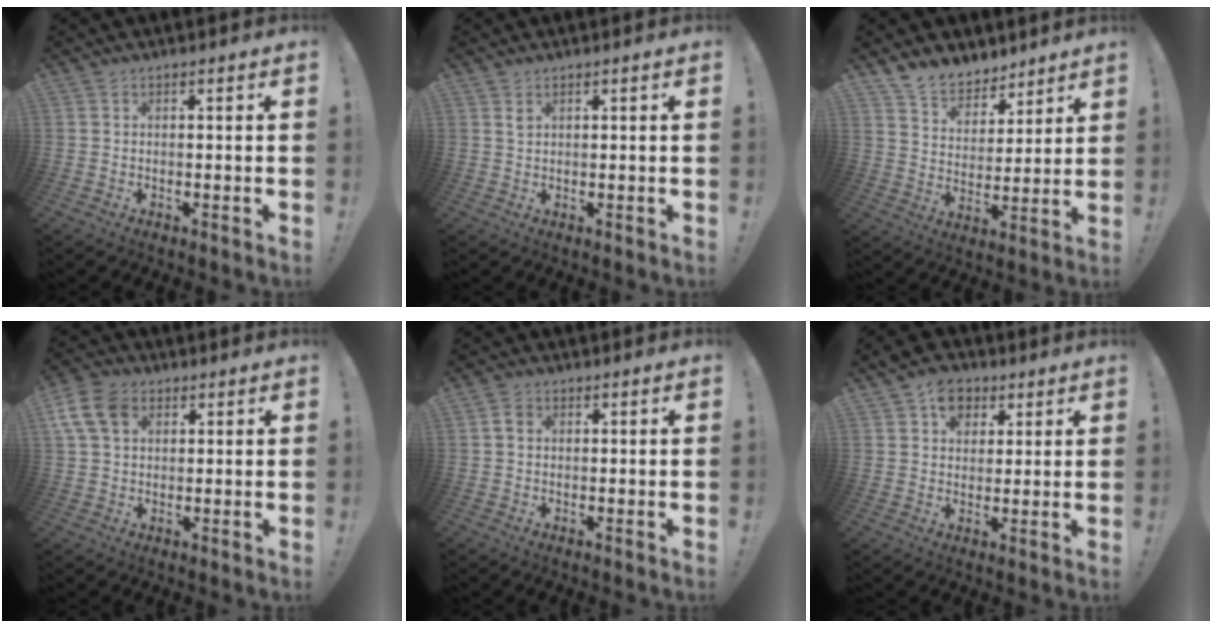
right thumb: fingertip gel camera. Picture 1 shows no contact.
{"total": 1.1, "force": [0.8, 0.5, 0.6], "torque": [0.001, -0.007, 0.012]}
{"total": 9.8, "force": [8.0, 5.3, 1.7], "torque": [-0.041, -0.063, 0.159]}
{"total": 10.3, "force": [3.8, 7.4, 6.1], "torque": [-0.129, -0.002, 0.075]}
{"total": 2.6, "force": [0.5, 2.0, 1.5], "torque": [-0.029, 0.006, 0.009]}
{"total": 9.1, "force": [4.1, 7.2, 3.6], "torque": [-0.056, -0.013, 0.083]}